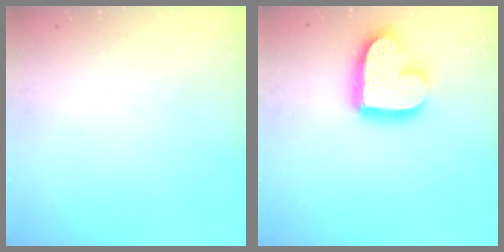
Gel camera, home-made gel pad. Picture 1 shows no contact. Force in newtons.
{"total": 17.1, "press": 17.1, "slide": 1.4}